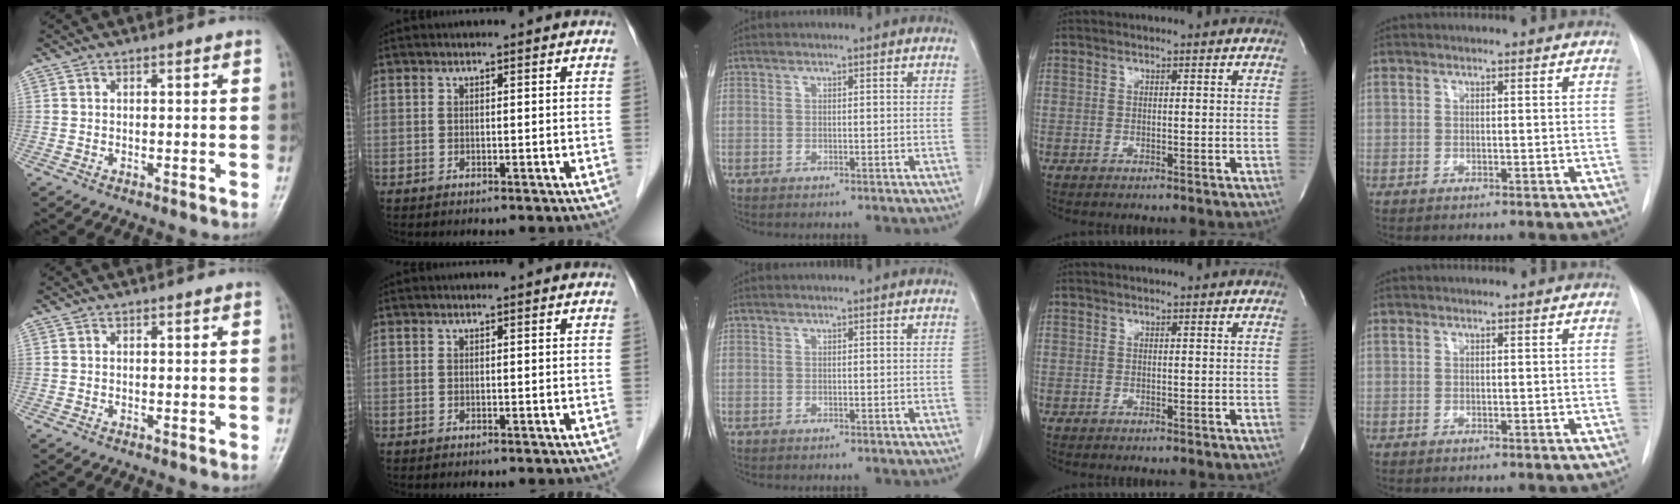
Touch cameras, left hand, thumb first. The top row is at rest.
{}